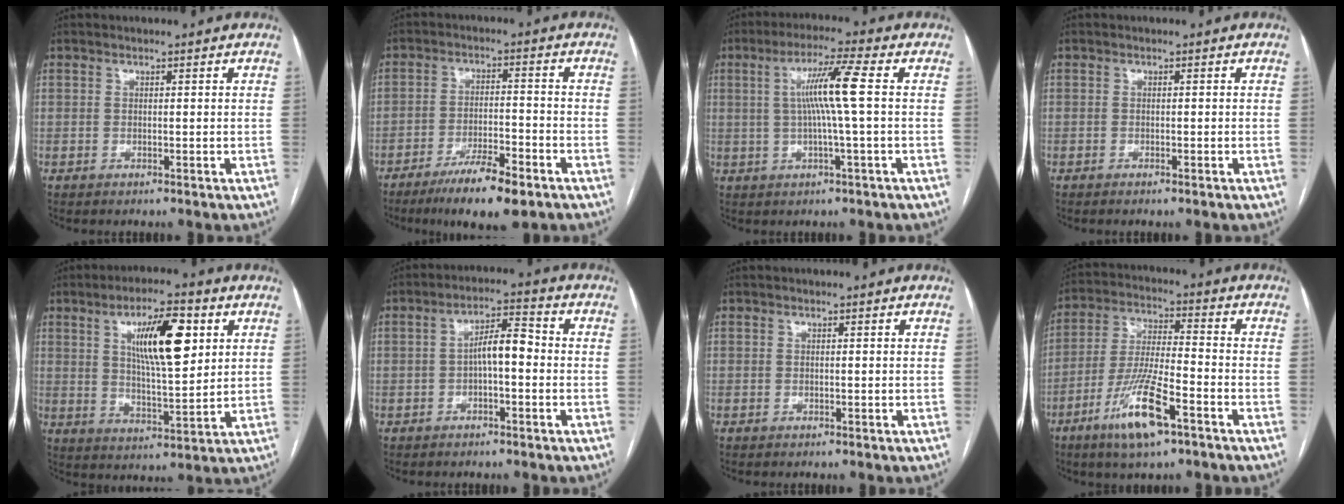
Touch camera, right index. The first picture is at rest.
{"total": 10.0, "force": [-6.8, 1.5, 7.1], "torque": [-0.119, -0.017, -0.113]}
{"total": 8.0, "force": [0.8, -1.1, 7.9], "torque": [-0.144, 0.009, 0.017]}
{"total": 0.8, "force": [-0.5, -0.1, 0.6], "torque": [-0.015, -0.001, -0.008]}
{"total": 12.4, "force": [4.4, 3.0, 11.2], "torque": [-0.192, 0.005, 0.076]}
{"total": 5.6, "force": [-0.6, 1.6, 5.3], "torque": [-0.091, 0.024, -0.011]}
{"total": 0.0}
{"total": 11.5, "force": [-6.2, 1.8, 9.5], "torque": [-0.190, -0.015, -0.113]}